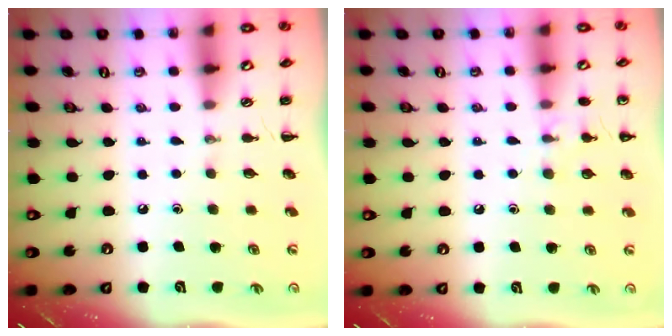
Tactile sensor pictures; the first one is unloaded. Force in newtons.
{"total": 8.1, "press": 7.8, "slide": 2.1}